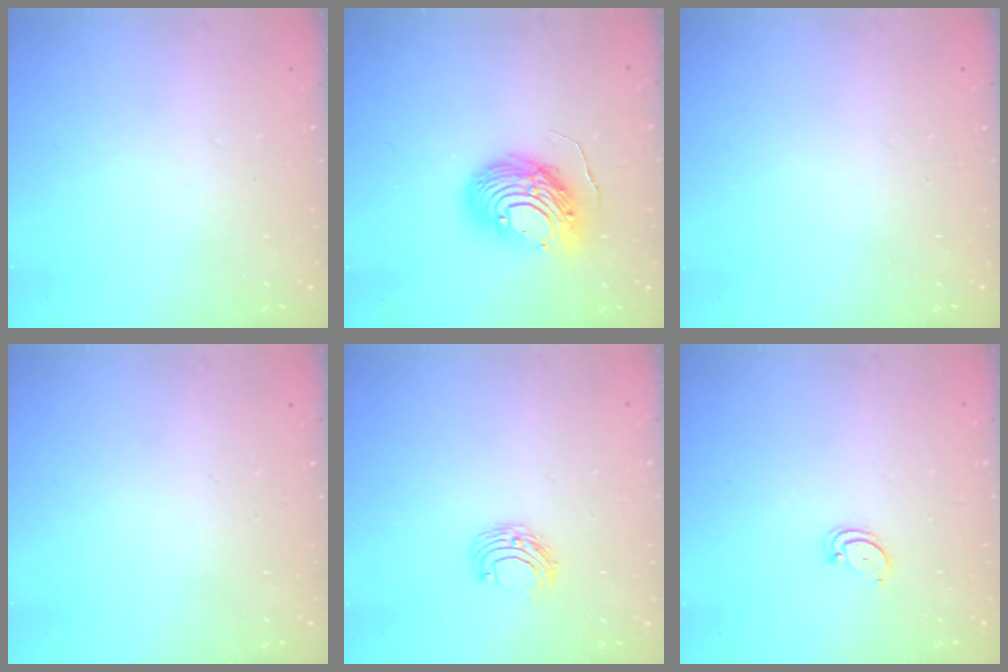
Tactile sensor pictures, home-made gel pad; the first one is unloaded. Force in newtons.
{"total": 12.5, "press": 12.4, "slide": 0.9}
{"total": 0.0}
{"total": 0.0}
{"total": 6.0, "press": 5.9, "slide": 0.6}
{"total": 3.5, "press": 3.4, "slide": 0.3}